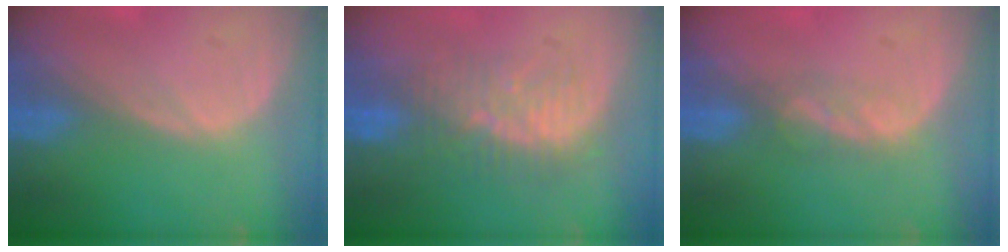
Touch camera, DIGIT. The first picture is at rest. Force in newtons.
{"total": 8.3, "press": 7.8, "slide": 2.8}
{"total": 3.1, "press": 2.7, "slide": 1.6}